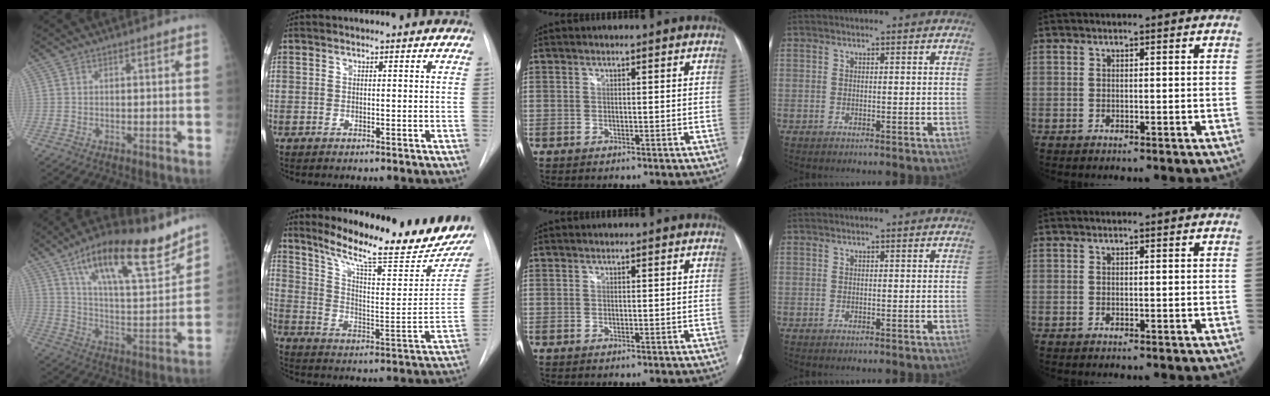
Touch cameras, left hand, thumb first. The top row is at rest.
{"thumb": {"total": 21.6, "force": [14.4, 6.1, 14.8], "torque": [-0.212, -0.064, 0.243]}, "index": {"total": 23.7, "force": [19.6, 3.3, 13.0], "torque": [-0.200, -0.053, 0.268]}}